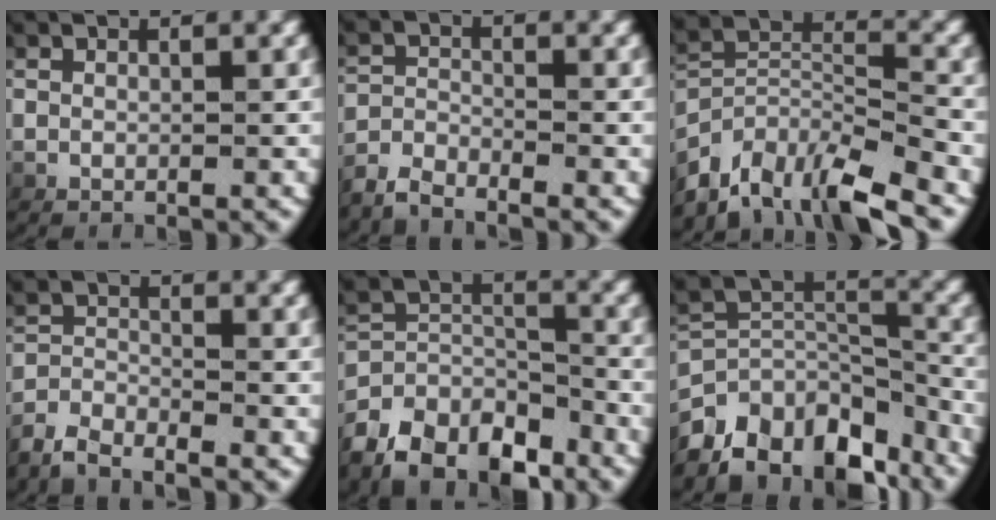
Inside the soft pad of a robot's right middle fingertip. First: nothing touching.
{"total": 2.9, "force": [-2.8, 0.1, 0.4], "torque": [-0.008, -0.004, -0.053]}
{"total": 9.8, "force": [-5.2, 5.5, 6.2], "torque": [-0.114, -0.033, -0.069]}
{"total": 3.0, "force": [-2.9, 0.4, 0.7], "torque": [-0.015, -0.002, -0.055]}
{"total": 7.3, "force": [-4.7, 4.2, 3.7], "torque": [-0.069, -0.029, -0.069]}
{"total": 10.8, "force": [-5.4, 6.8, 6.4], "torque": [-0.116, -0.049, -0.067]}